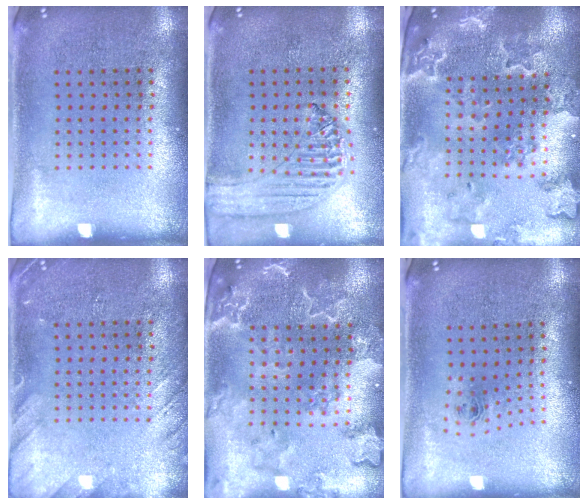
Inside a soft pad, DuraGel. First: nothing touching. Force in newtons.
{"total": 1.2, "press": 1.2, "slide": 0.2}
{"total": 2.2, "press": 2.1, "slide": 0.4}
{"total": 2.0, "press": 2.0, "slide": 0.2}
{"total": 2.8, "press": 2.6, "slide": 1.0}
{"total": 0.9, "press": 0.4, "slide": 0.8}